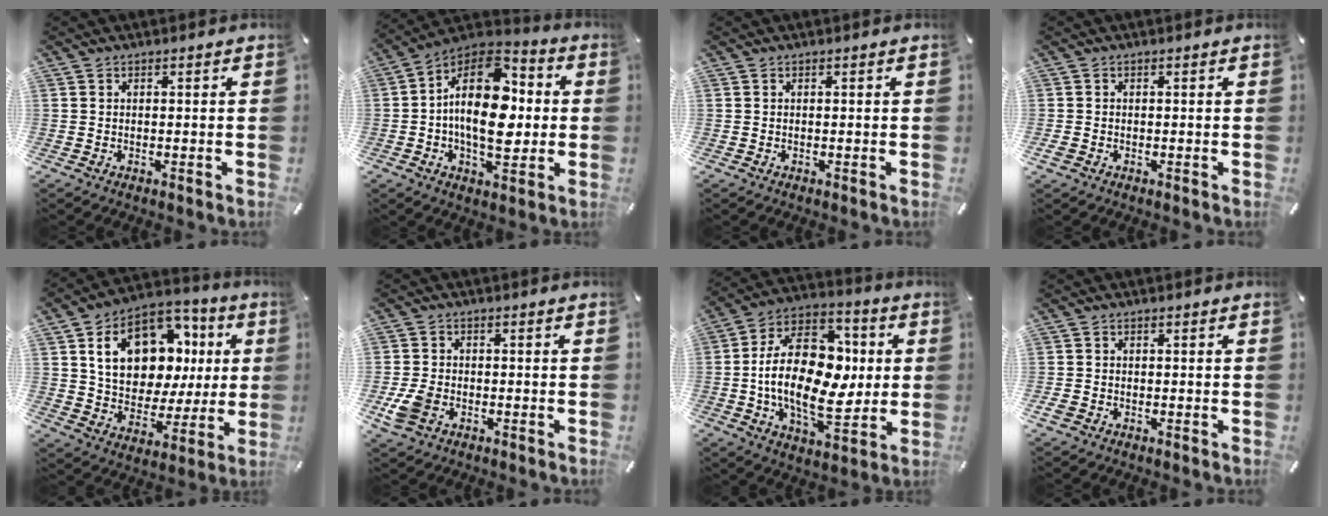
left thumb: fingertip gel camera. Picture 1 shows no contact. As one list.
[{"total": 19.9, "force": [0.6, 11.9, 15.9], "torque": [-0.289, -0.012, 0.006]}, {"total": 0.0}, {"total": 0.8, "force": [-0.4, 0.6, 0.4], "torque": [-0.012, 0.000, -0.010]}, {"total": 18.4, "force": [6.5, 13.3, 11.0], "torque": [-0.188, -0.025, 0.122]}, {"total": 6.1, "force": [-1.9, 4.9, 3.0], "torque": [-0.076, 0.008, -0.036]}, {"total": 22.6, "force": [-0.3, 14.9, 17.0], "torque": [-0.313, -0.007, -0.006]}, {"total": 1.0, "force": [-0.5, 0.8, 0.5], "torque": [-0.007, 0.002, -0.009]}]